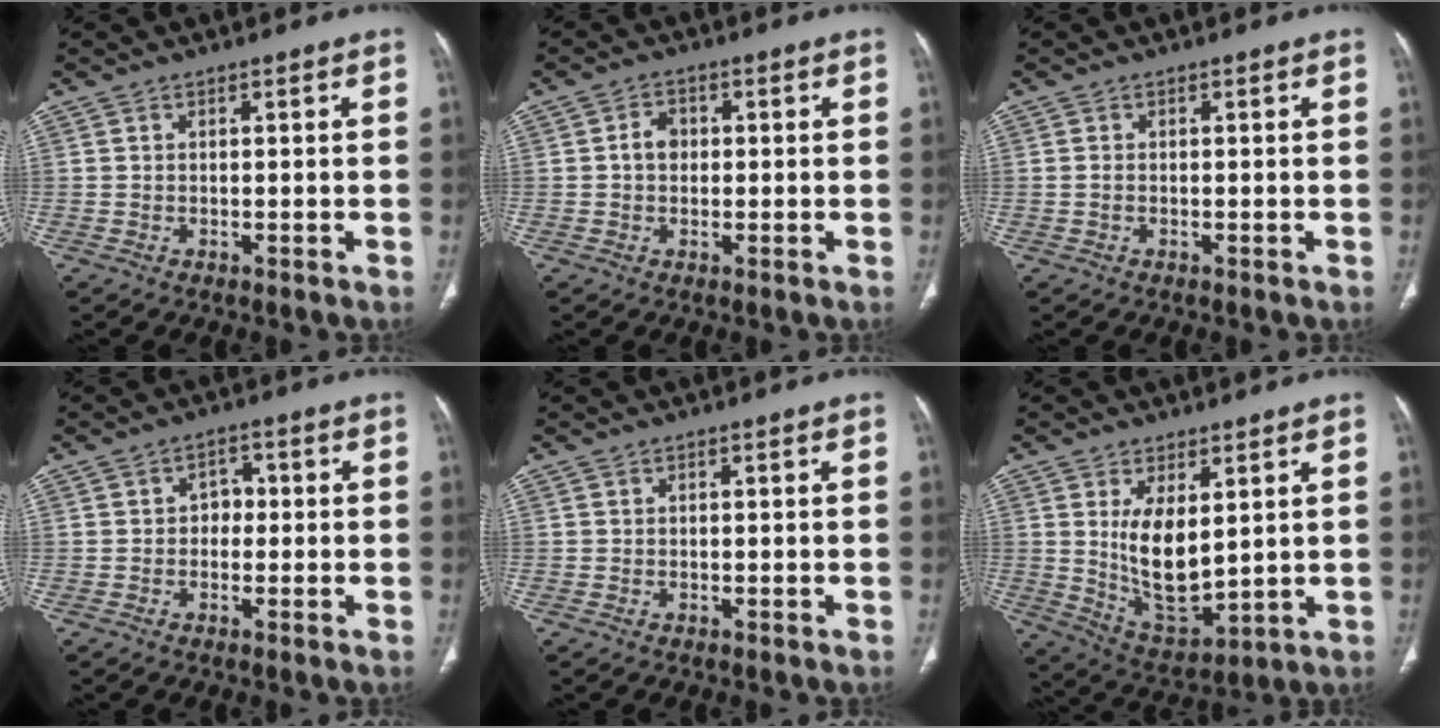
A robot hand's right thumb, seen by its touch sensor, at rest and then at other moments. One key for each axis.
{"total": 3.4, "fx": 0.1, "fy": 2.7, "fz": 2.0, "tx": -0.025, "ty": 0.010, "tz": -0.003}
{"total": 0.8, "fx": -0.2, "fy": 0.5, "fz": 0.6, "tx": -0.015, "ty": 0.000, "tz": -0.002}
{"total": 3.0, "fx": -0.1, "fy": 2.5, "fz": 1.8, "tx": -0.007, "ty": 0.012, "tz": -0.010}
{"total": 0.0}
{"total": 11.3, "fx": 2.5, "fy": 5.4, "fz": 9.6, "tx": -0.149, "ty": -0.033, "tz": 0.065}